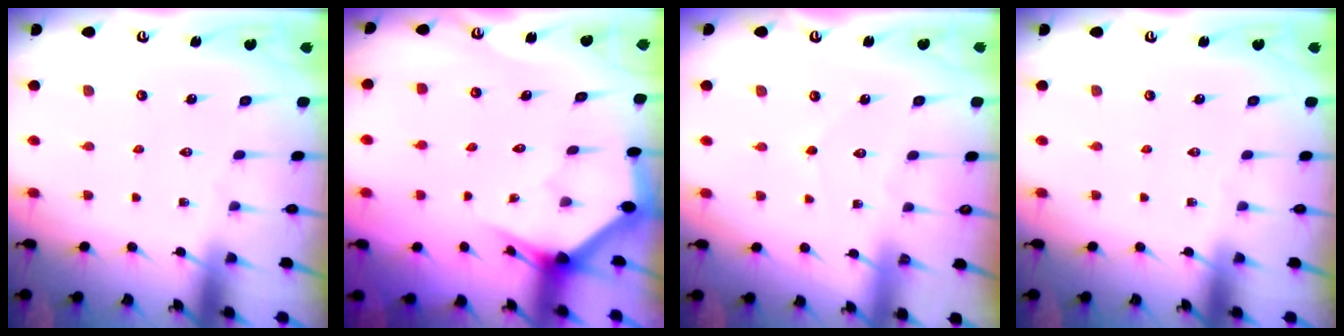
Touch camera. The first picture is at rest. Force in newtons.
{"total": 3.0, "press": 3.0, "slide": 0.1}
{"total": 2.5, "press": 2.5, "slide": 0.2}
{"total": 0.0}